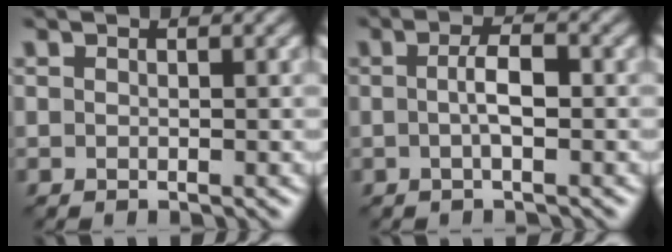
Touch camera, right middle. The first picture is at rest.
{"total": 2.4, "force": [-0.1, 0.4, 2.4], "torque": [-0.044, 0.005, -0.004]}